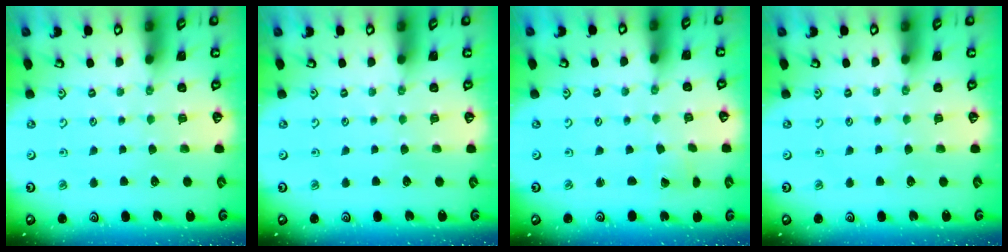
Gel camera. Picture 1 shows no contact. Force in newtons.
{"total": 0.0}
{"total": 0.9, "press": 0.9, "slide": 0.1}
{"total": 0.0}